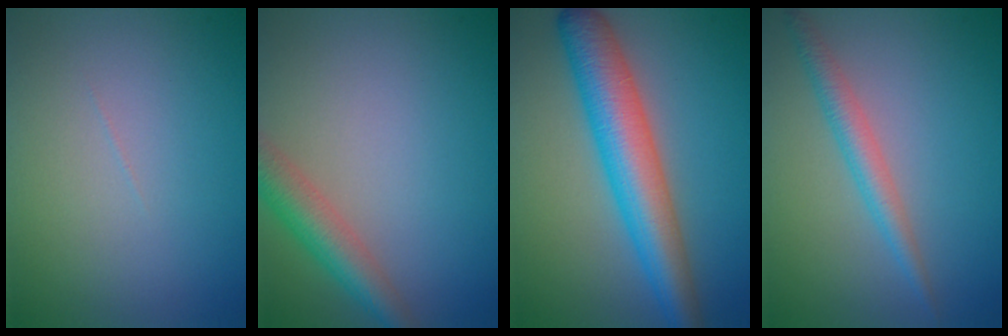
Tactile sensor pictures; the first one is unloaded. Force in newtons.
{"total": 4.0, "press": 4.0, "slide": 0.2}
{"total": 7.3, "press": 7.3, "slide": 0.1}
{"total": 2.4, "press": 2.4, "slide": 0.0}